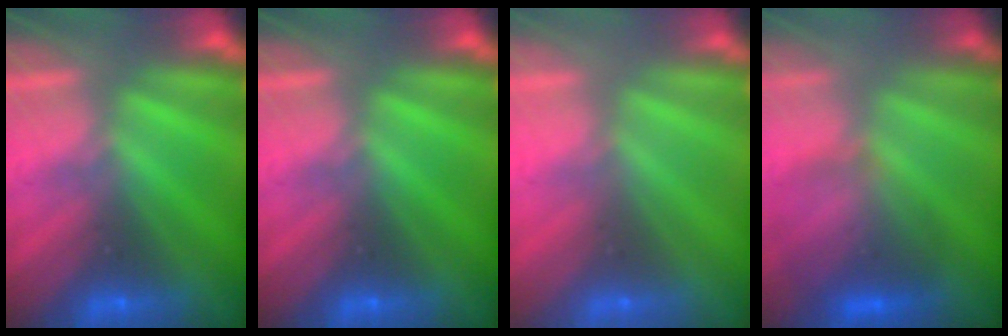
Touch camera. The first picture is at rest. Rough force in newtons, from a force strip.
{"total": 0.0}
{"total": 2.6}
{"total": 4.9}